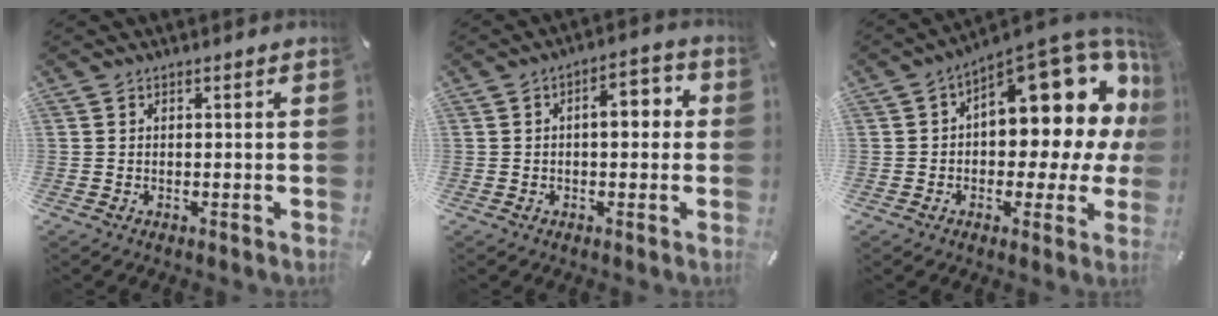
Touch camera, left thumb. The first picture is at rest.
{"total": 6.0, "force": [0.2, 3.2, 5.0], "torque": [-0.065, 0.005, -0.007]}
{"total": 17.1, "force": [7.7, 8.6, 12.6], "torque": [-0.140, -0.085, 0.123]}